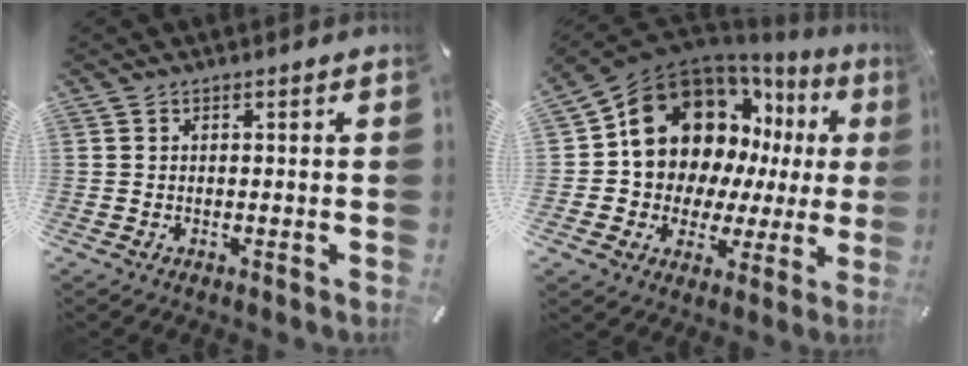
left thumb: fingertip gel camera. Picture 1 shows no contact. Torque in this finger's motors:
{"motor_torque": [1.51, 2.20, 1.59, -1.17, 0.67]}